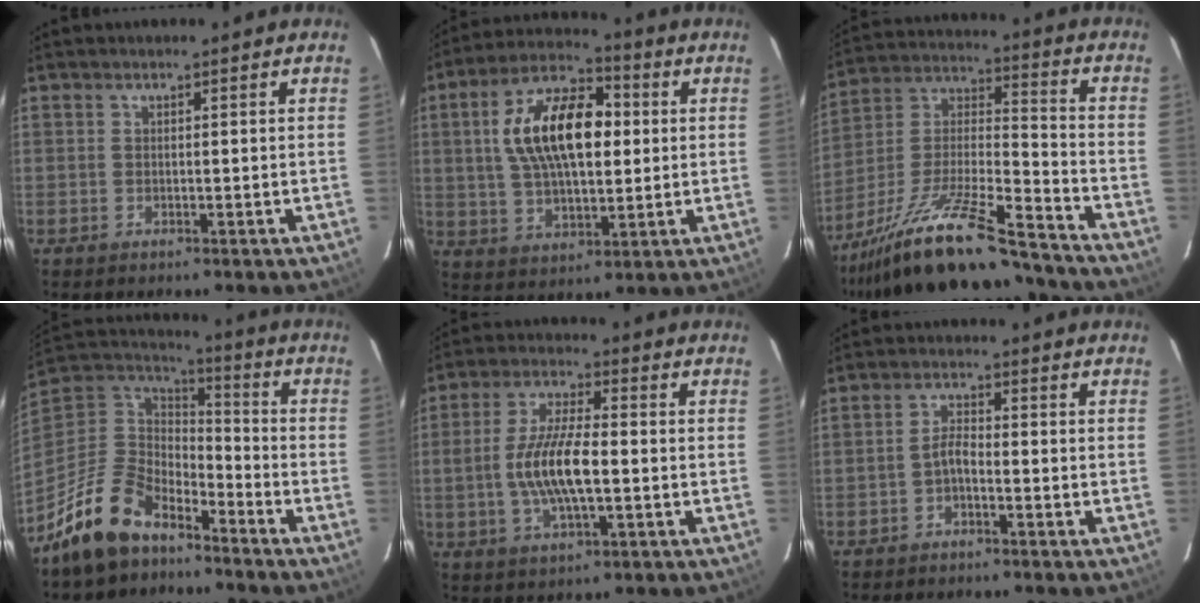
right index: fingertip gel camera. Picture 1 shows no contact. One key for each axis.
{"total": 16.9, "fx": 2.7, "fy": 8.4, "fz": 14.4, "tx": -0.265, "ty": 0.027, "tz": 0.045}
{"total": 25.0, "fx": -20.0, "fy": 4.1, "fz": 14.4, "tx": -0.267, "ty": -0.023, "tz": -0.326}
{"total": 15.8, "fx": -11.3, "fy": 8.2, "fz": 7.3, "tx": -0.186, "ty": 0.007, "tz": -0.199}
{"total": 11.3, "fx": -1.5, "fy": 3.7, "fz": 10.5, "tx": -0.211, "ty": 0.002, "tz": -0.026}
{"total": 2.3, "fx": -1.6, "fy": 0.6, "fz": 1.6, "tx": -0.038, "ty": 0.009, "tz": -0.031}